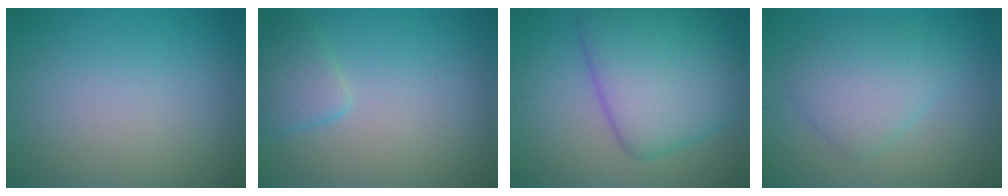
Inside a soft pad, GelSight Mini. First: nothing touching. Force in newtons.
{"total": 2.3, "press": 2.3, "slide": 0.2}
{"total": 8.8, "press": 8.8, "slide": 0.5}
{"total": 4.3, "press": 4.3, "slide": 0.2}